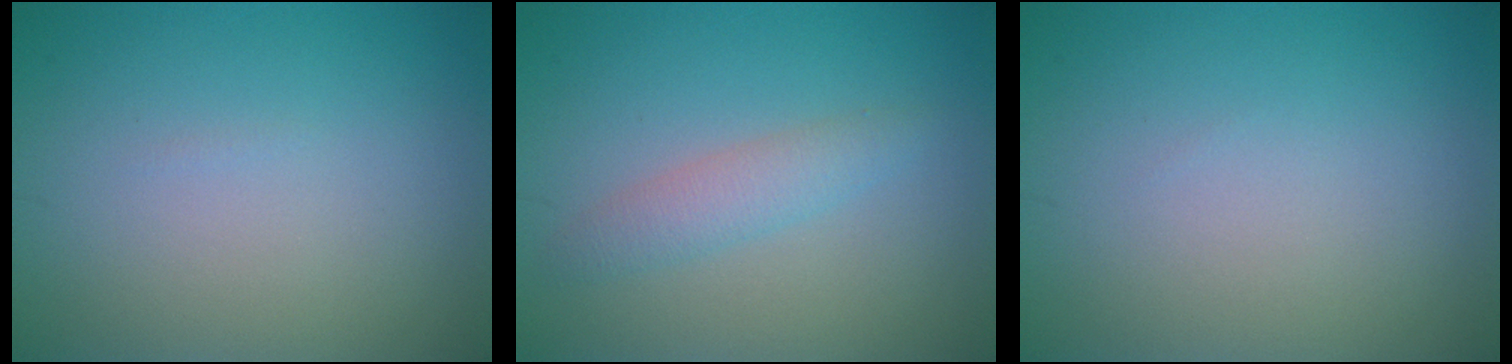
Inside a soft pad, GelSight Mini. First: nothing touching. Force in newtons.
{"total": 2.1, "press": 2.1, "slide": 0.1}
{"total": 0.0}